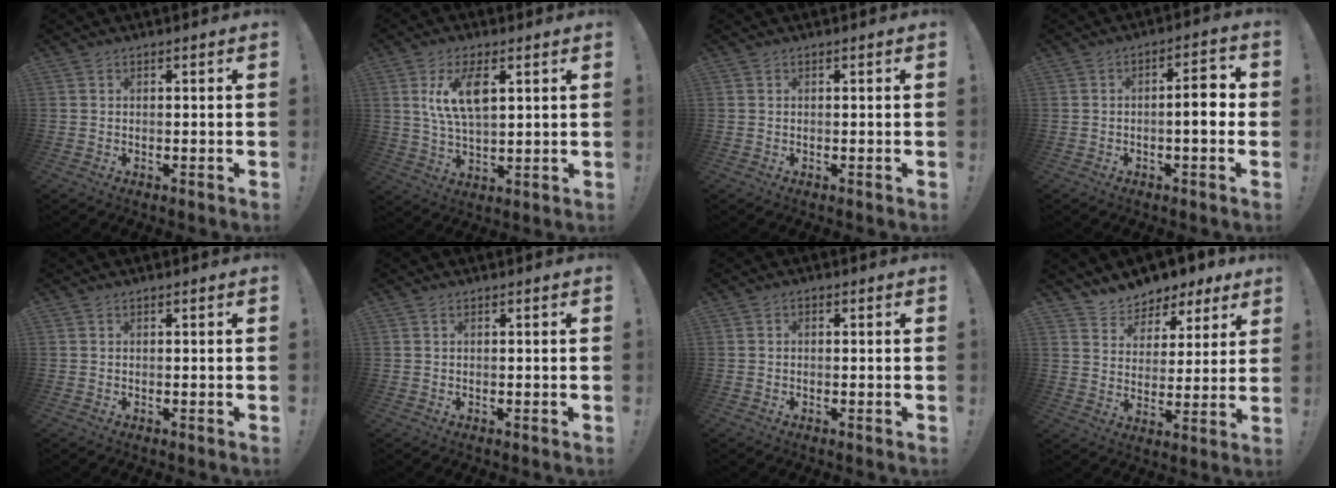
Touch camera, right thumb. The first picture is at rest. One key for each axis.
{"total": 11.4, "fx": 4.3, "fy": 6.2, "fz": 8.7, "tx": -0.155, "ty": -0.006, "tz": 0.073}
{"total": 0.0}
{"total": 6.8, "fx": -0.5, "fy": 1.8, "fz": 6.5, "tx": -0.088, "ty": 0.004, "tz": -0.014}
{"total": 0.0}
{"total": 0.0}
{"total": 0.8, "fx": -0.4, "fy": 0.5, "fz": 0.4, "tx": -0.008, "ty": 0.003, "tz": -0.007}
{"total": 7.8, "fx": 6.9, "fy": 3.5, "fz": 0.1, "tx": -0.010, "ty": -0.070, "tz": 0.130}